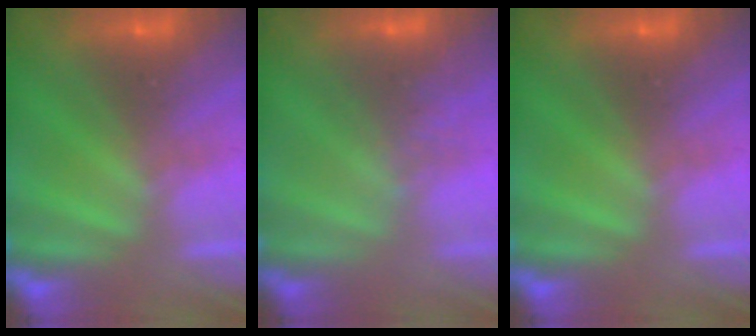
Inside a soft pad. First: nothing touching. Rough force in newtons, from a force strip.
{"total": 2.9}
{"total": 0.0}